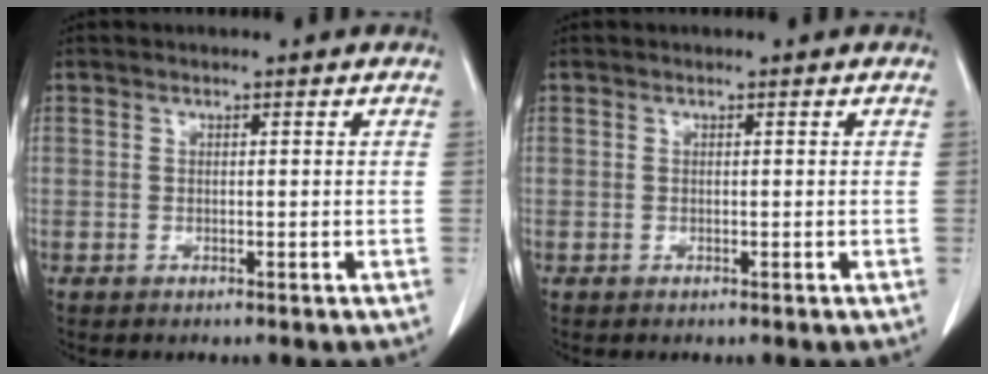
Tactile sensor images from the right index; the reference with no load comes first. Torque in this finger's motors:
{"motor_torque": [0.00, 0.00, 0.00, 0.00]}